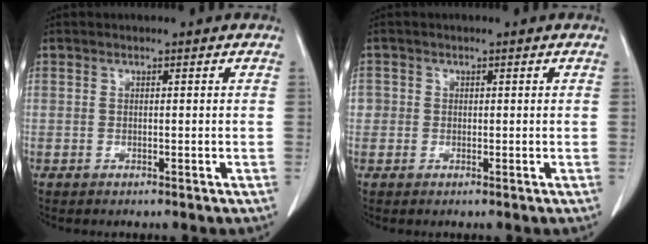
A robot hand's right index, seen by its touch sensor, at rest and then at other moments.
{"total": 1.2, "force": [0.0, 1.2, 0.3], "torque": [-0.003, 0.011, 0.001]}